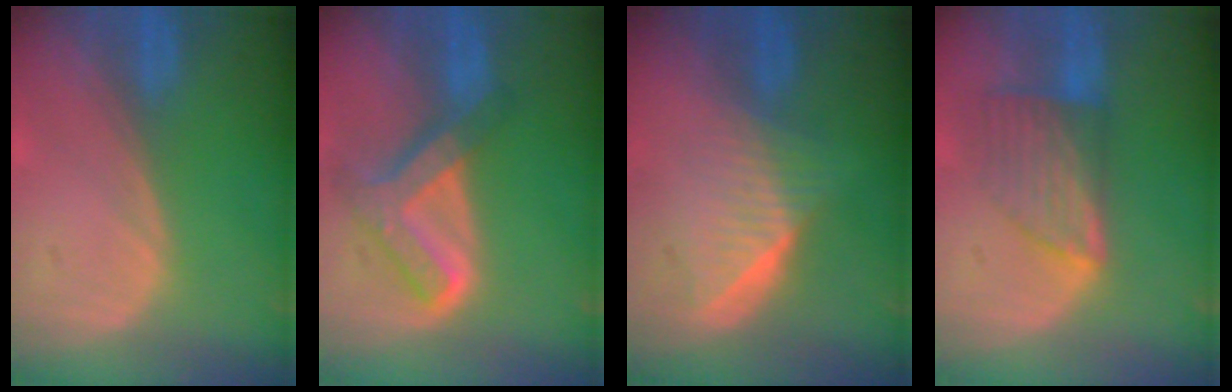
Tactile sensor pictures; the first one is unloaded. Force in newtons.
{"total": 7.7, "press": 6.5, "slide": 4.2}
{"total": 6.5, "press": 5.9, "slide": 2.9}
{"total": 7.2, "press": 6.4, "slide": 3.4}